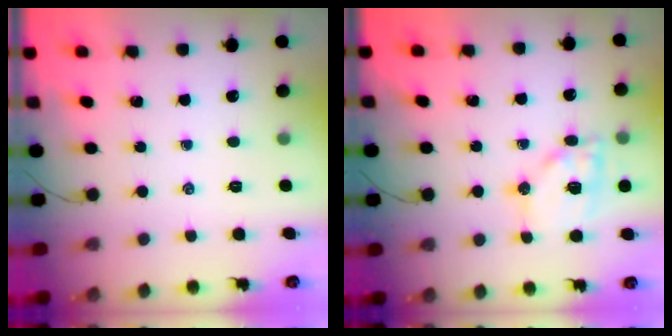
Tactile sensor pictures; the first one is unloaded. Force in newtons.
{"total": 13.1, "press": 13.0, "slide": 1.9}